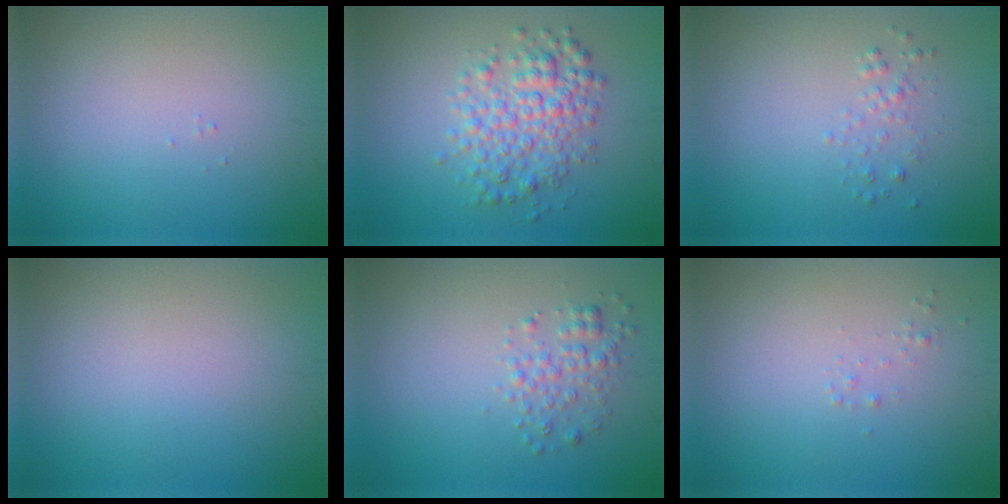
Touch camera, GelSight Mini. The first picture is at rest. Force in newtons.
{"total": 4.5, "press": 4.5, "slide": 0.1}
{"total": 1.0, "press": 1.0, "slide": 0.0}
{"total": 0.0}
{"total": 2.0, "press": 2.0, "slide": 0.1}
{"total": 0.5, "press": 0.5, "slide": 0.0}